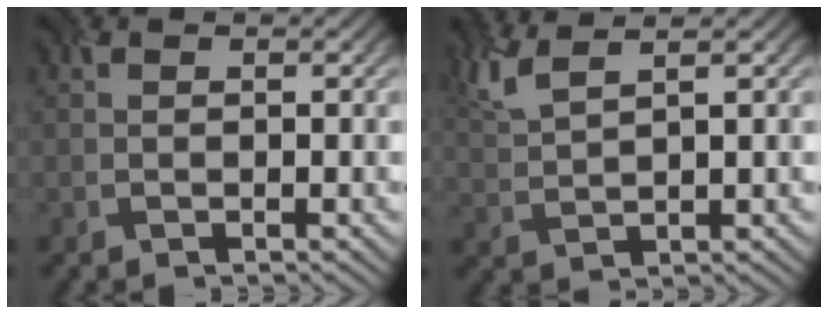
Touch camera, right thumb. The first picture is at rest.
{"total": 4.5, "force": [3.1, 0.7, 3.2], "torque": [-0.080, 0.011, 0.072]}